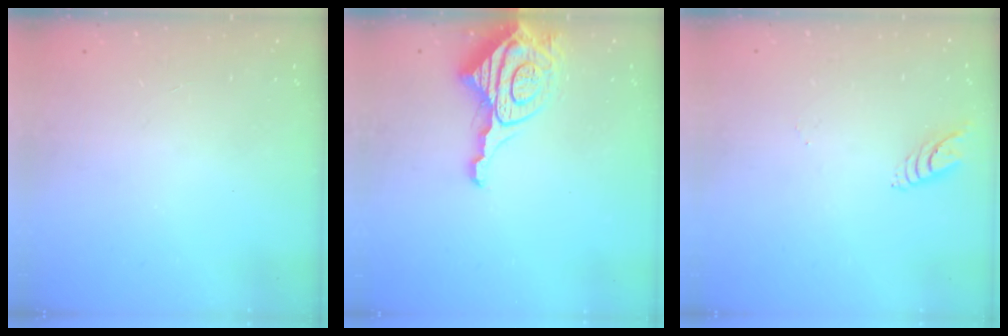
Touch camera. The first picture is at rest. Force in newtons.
{"total": 13.8, "press": 13.7, "slide": 1.4}
{"total": 5.6, "press": 5.6, "slide": 0.4}